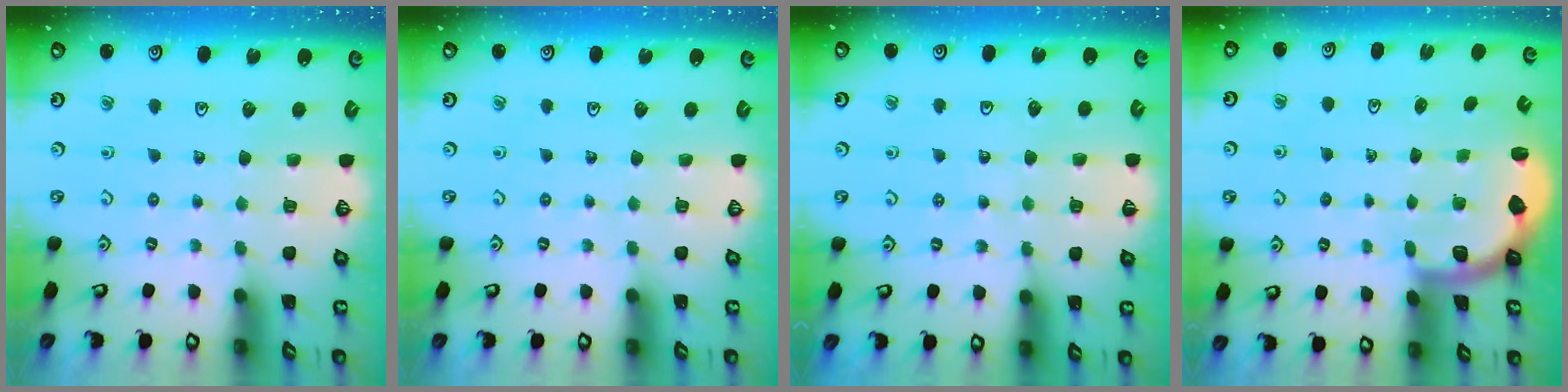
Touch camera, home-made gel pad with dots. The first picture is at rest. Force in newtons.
{"total": 0.0}
{"total": 4.6, "press": 4.2, "slide": 1.9}
{"total": 2.0, "press": 2.0, "slide": 0.5}